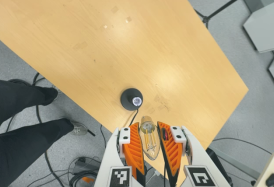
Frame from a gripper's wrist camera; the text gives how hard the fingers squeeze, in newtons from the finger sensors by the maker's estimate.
{"total": 20.5, "left": 21.9, "right": 19.1}